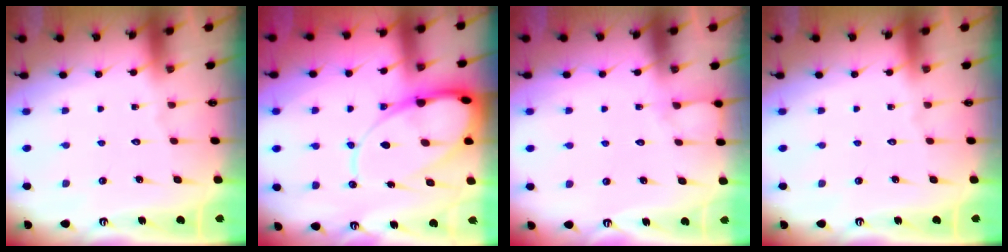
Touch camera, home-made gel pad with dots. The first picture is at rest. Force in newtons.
{"total": 16.3, "press": 16.2, "slide": 1.6}
{"total": 4.4, "press": 4.4, "slide": 0.5}
{"total": 0.0}